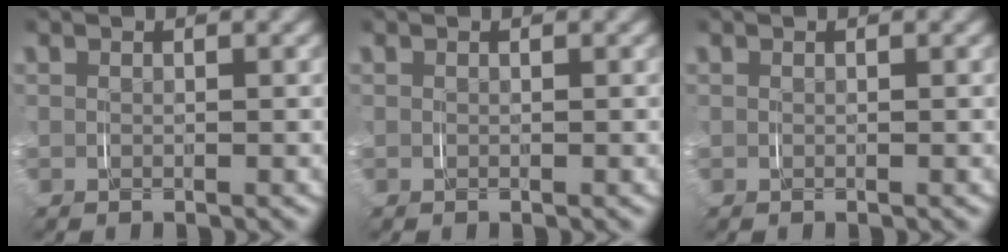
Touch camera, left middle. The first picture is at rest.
{"total": 0.0}
{"total": 0.0}